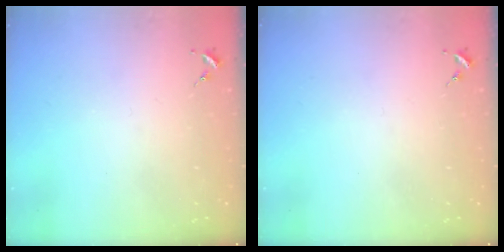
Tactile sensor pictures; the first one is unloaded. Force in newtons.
{"total": 0.0}